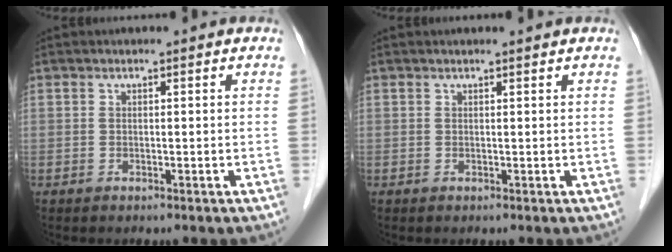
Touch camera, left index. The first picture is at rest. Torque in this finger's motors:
{"motor_torque": [0.17, -0.18, 0.08, 0.01]}